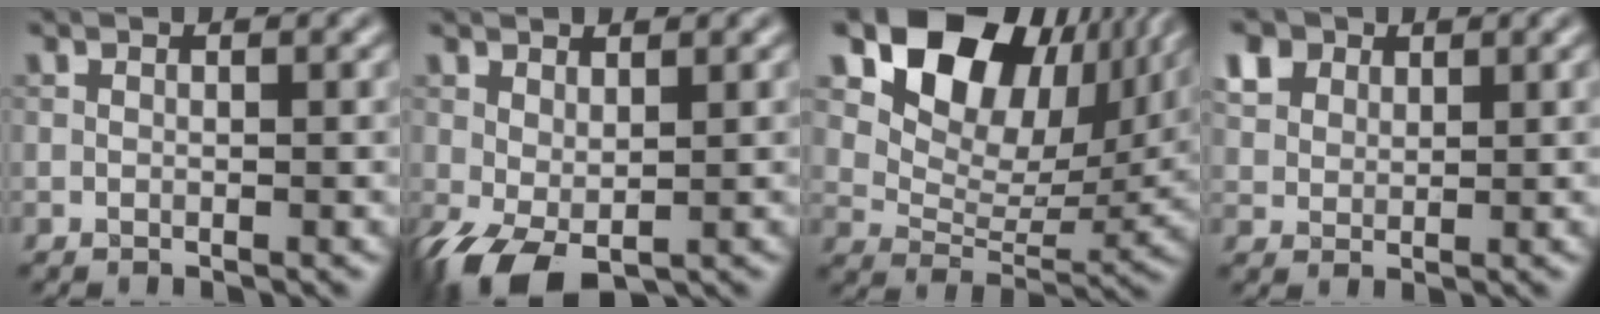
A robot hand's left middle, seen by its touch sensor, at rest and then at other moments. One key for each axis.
{"total": 4.0, "fx": -0.9, "fy": 2.3, "fz": 3.2, "tx": -0.073, "ty": -0.004, "tz": -0.012}
{"total": 12.7, "fx": 7.8, "fy": 7.5, "fz": 6.7, "tx": -0.117, "ty": 0.009, "tz": 0.138}
{"total": 4.2, "fx": 2.7, "fy": 2.8, "fz": 1.7, "tx": -0.057, "ty": 0.004, "tz": 0.056}